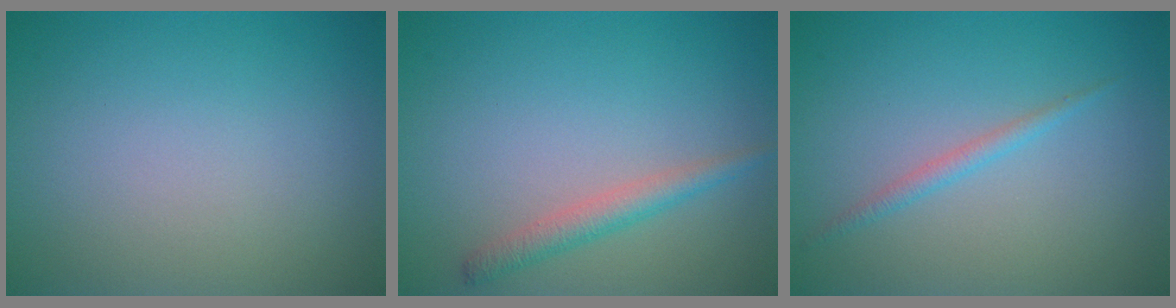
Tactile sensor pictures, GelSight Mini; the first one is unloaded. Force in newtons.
{"total": 2.2, "press": 2.2, "slide": 0.0}
{"total": 1.2, "press": 1.2, "slide": 0.1}